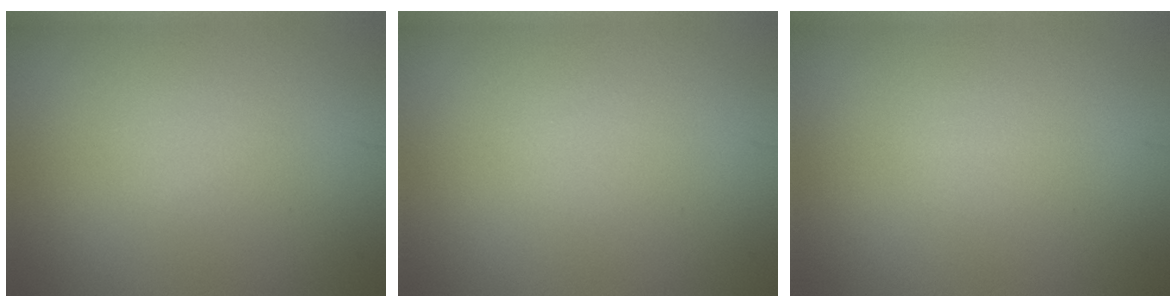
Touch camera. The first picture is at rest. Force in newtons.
{"total": 0.0}
{"total": 0.0}